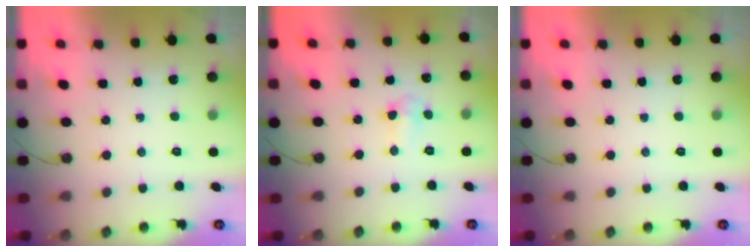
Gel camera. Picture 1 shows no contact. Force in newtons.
{"total": 3.3, "press": 3.2, "slide": 0.7}
{"total": 0.0}